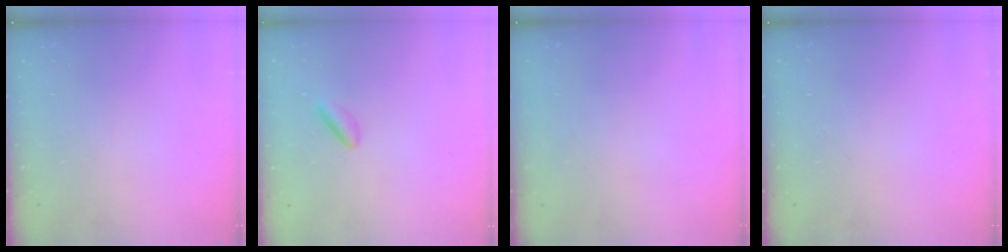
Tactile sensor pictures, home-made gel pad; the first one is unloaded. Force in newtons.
{"total": 2.9, "press": 2.6, "slide": 1.2}
{"total": 0.0}
{"total": 0.0}